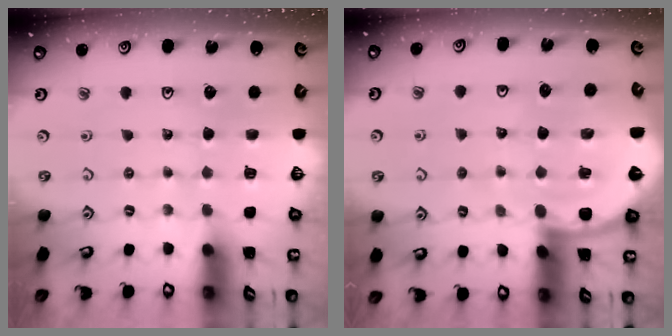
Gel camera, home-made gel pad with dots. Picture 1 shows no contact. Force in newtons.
{"total": 7.3, "press": 7.2, "slide": 1.1}